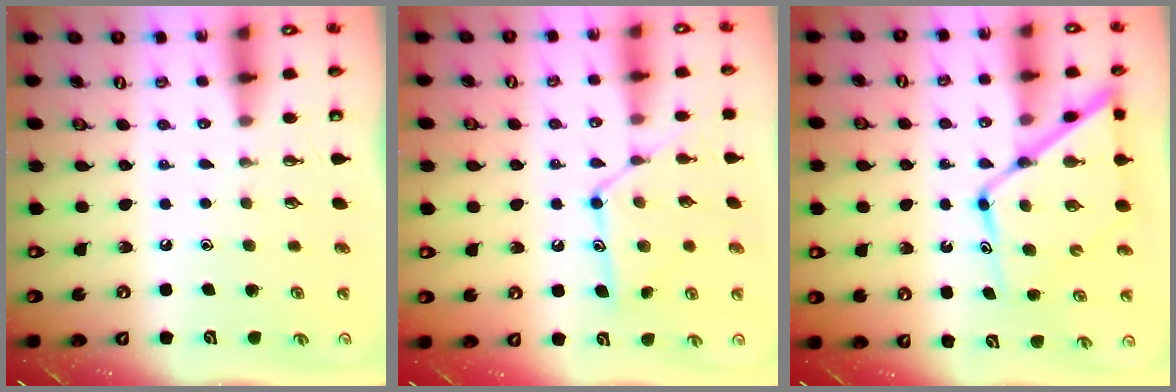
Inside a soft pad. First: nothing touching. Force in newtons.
{"total": 12.5, "press": 12.5, "slide": 0.4}
{"total": 14.6, "press": 14.6, "slide": 1.2}